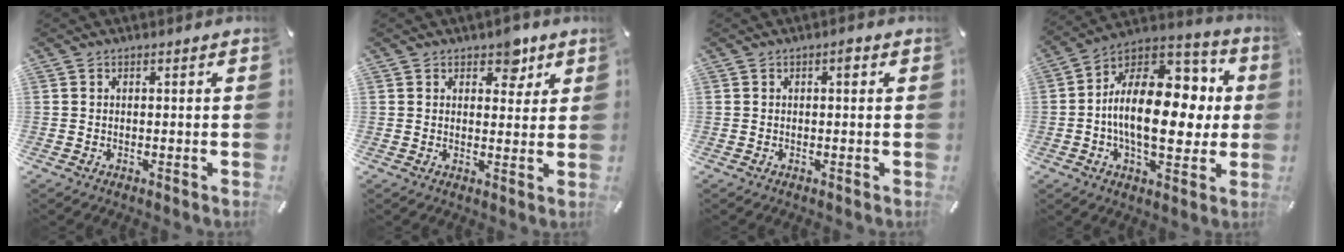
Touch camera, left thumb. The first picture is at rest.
{"total": 5.2, "force": [3.4, 3.5, 2.0], "torque": [0.005, -0.016, 0.050]}
{"total": 1.7, "force": [0.4, 0.8, 1.5], "torque": [-0.016, 0.001, 0.001]}
{"total": 22.0, "force": [0.4, 13.2, 17.6], "torque": [-0.282, -0.002, 0.012]}